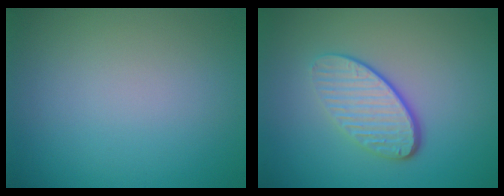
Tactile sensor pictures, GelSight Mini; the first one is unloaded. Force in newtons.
{"total": 4.2, "press": 2.9, "slide": 3.0}